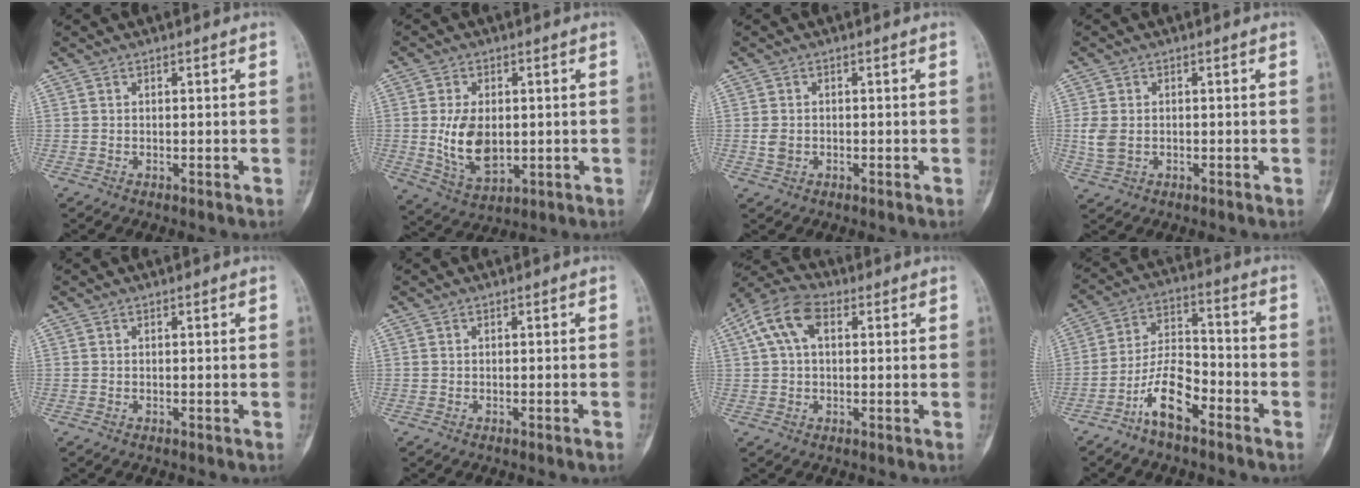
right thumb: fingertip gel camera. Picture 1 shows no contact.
{"total": 9.9, "force": [-0.3, 6.0, 7.9], "torque": [-0.133, -0.009, 0.008]}
{"total": 2.2, "force": [-0.5, 1.6, 1.3], "torque": [-0.024, 0.004, -0.009]}
{"total": 3.9, "force": [-0.4, 2.7, 2.7], "torque": [-0.063, 0.002, -0.006]}
{"total": 0.0}
{"total": 0.7, "force": [-0.5, -0.1, 0.5], "torque": [-0.007, -0.001, -0.007]}
{"total": 9.1, "force": [2.6, 5.6, 6.8], "torque": [-0.137, 0.029, 0.040]}
{"total": 10.3, "force": [-6.2, 4.3, 7.1], "torque": [-0.129, 0.055, -0.119]}